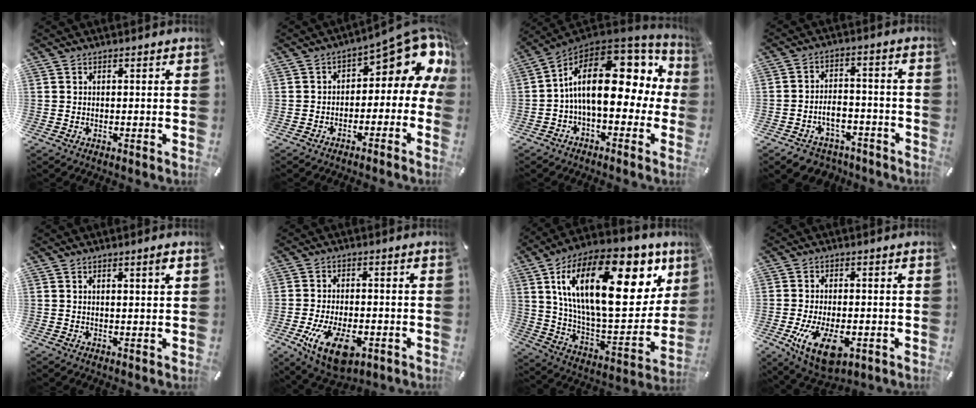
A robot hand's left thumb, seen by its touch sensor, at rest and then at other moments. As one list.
[{"total": 10.7, "force": [4.8, 5.2, 8.0], "torque": [-0.092, -0.048, 0.073]}, {"total": 20.8, "force": [3.5, 10.7, 17.5], "torque": [-0.312, -0.025, 0.060]}, {"total": 7.2, "force": [-3.6, 5.4, 3.1], "torque": [-0.054, 0.029, -0.062]}, {"total": 1.8, "force": [0.8, 0.2, 1.6], "torque": [-0.032, 0.000, 0.013]}, {"total": 12.8, "force": [-4.9, 7.4, 9.3], "torque": [-0.178, 0.000, -0.087]}, {"total": 30.2, "force": [12.2, 13.7, 24.0], "torque": [-0.393, -0.068, 0.209]}, {"total": 12.0, "force": [-4.0, 6.9, 9.0], "torque": [-0.177, -0.006, -0.070]}]